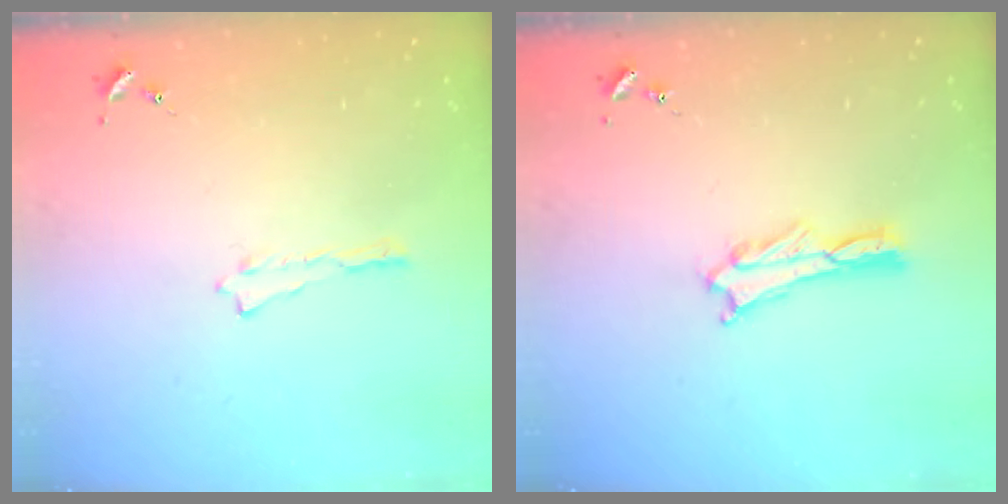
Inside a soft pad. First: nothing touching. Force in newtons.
{"total": 1.1, "press": 1.1, "slide": 0.2}